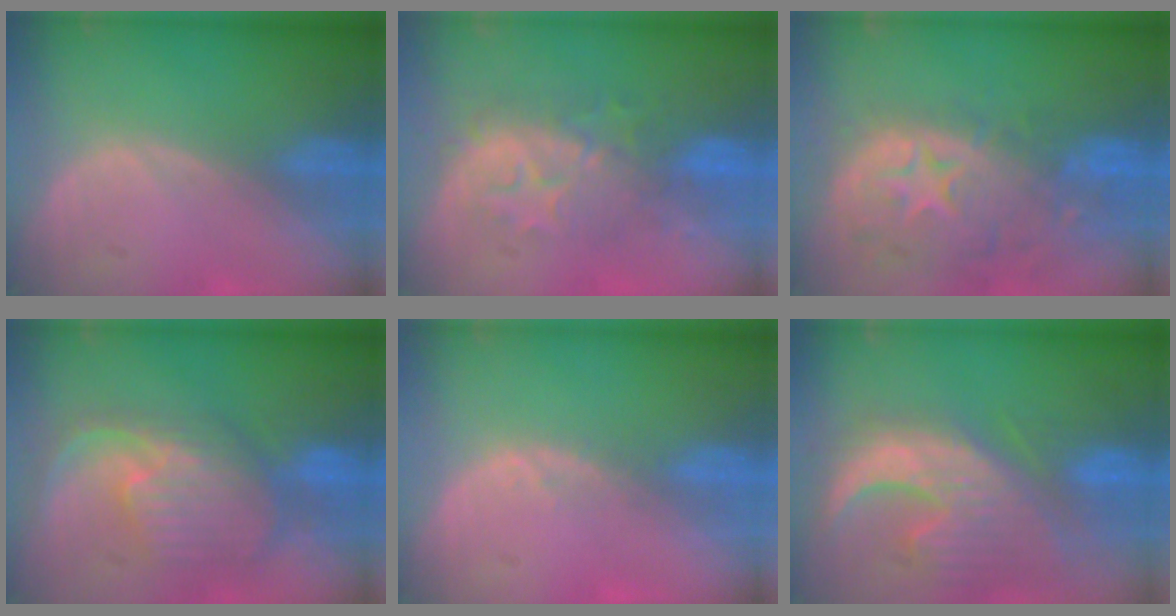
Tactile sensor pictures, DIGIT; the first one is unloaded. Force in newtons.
{"total": 8.4, "press": 8.3, "slide": 1.4}
{"total": 13.4, "press": 11.1, "slide": 7.5}
{"total": 10.6, "press": 9.5, "slide": 4.8}
{"total": 1.3, "press": 1.2, "slide": 0.6}
{"total": 13.2, "press": 11.3, "slide": 6.8}